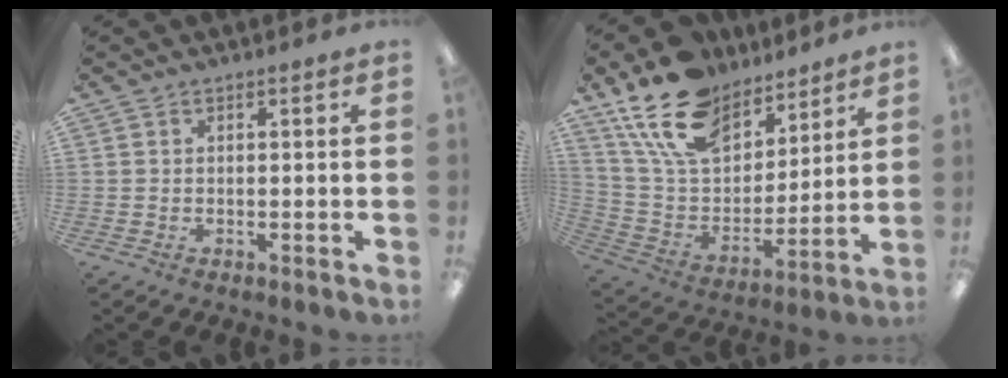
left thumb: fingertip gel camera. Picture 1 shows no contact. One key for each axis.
{"total": 19.2, "fx": 13.5, "fy": 10.7, "fz": 8.6, "tx": -0.178, "ty": -0.069, "tz": 0.251}